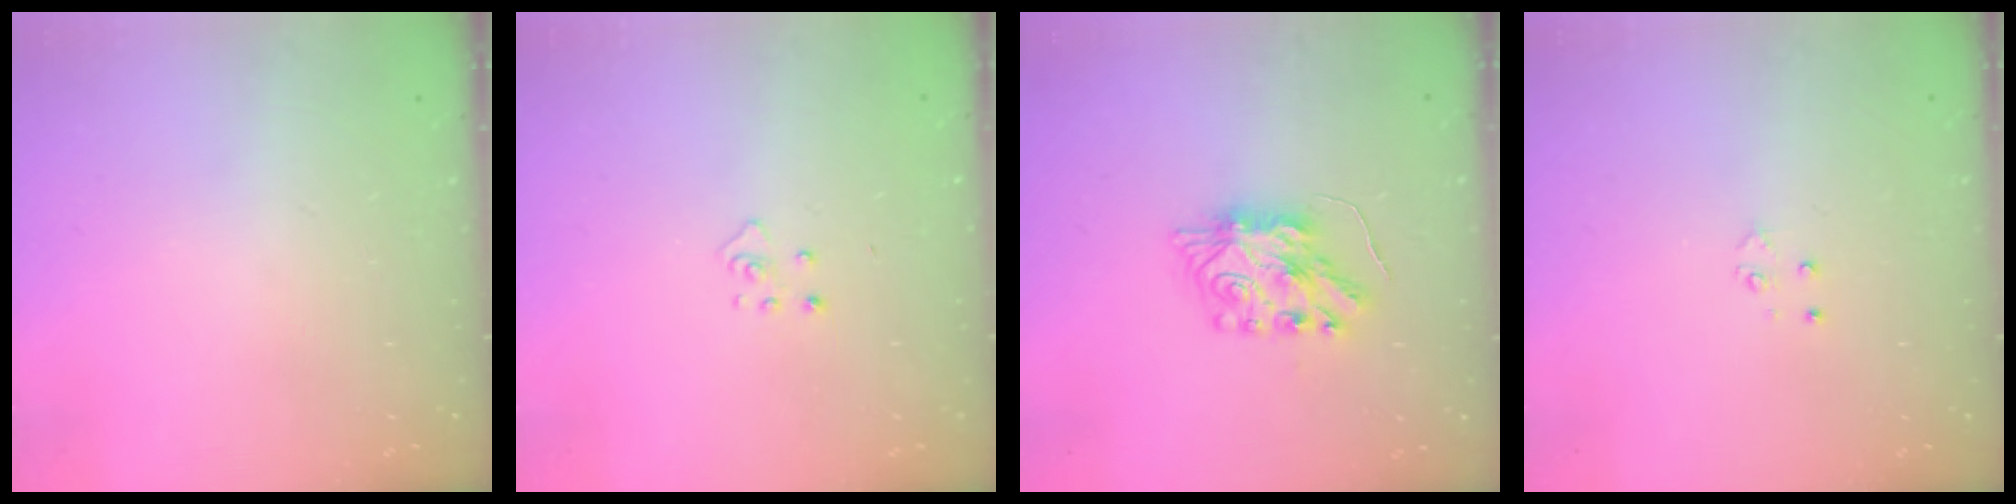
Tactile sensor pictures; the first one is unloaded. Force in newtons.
{"total": 3.7, "press": 3.6, "slide": 0.3}
{"total": 8.4, "press": 8.4, "slide": 0.5}
{"total": 3.1, "press": 3.1, "slide": 0.6}